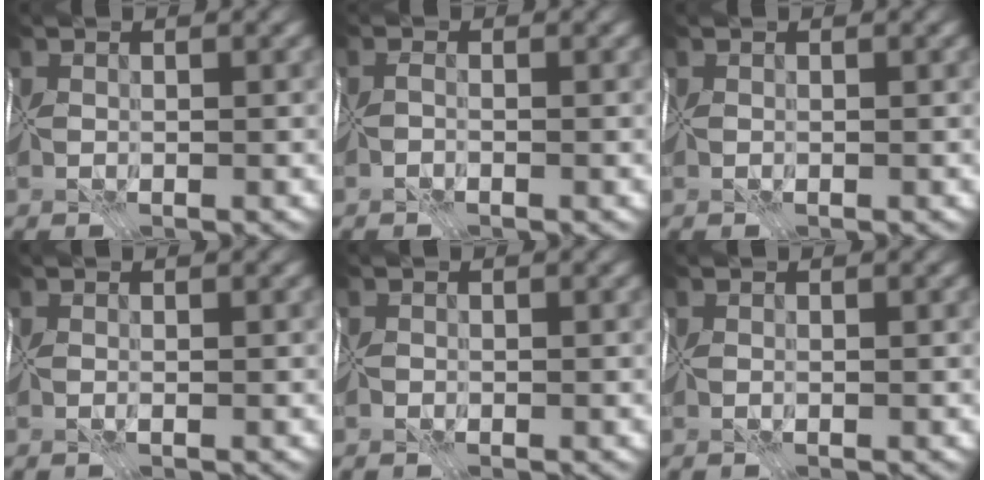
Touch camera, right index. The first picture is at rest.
{"total": 1.4, "force": [-1.1, 0.5, 0.6], "torque": [0.001, -0.002, -0.018]}
{"total": 0.0}
{"total": 0.0}
{"total": 0.8, "force": [-0.6, 0.5, 0.1], "torque": [0.003, -0.005, -0.009]}
{"total": 0.0}